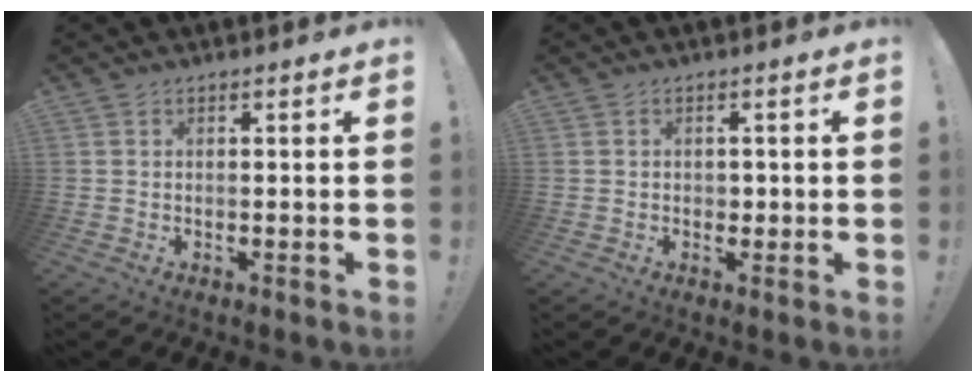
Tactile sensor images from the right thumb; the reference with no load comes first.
{"total": 1.4, "force": [-0.2, 1.3, 0.5], "torque": [-0.003, 0.000, -0.004]}